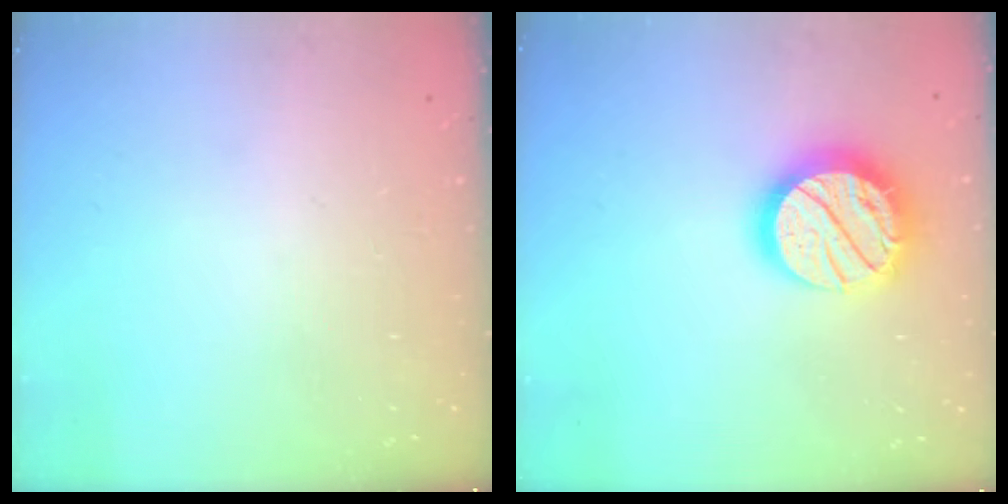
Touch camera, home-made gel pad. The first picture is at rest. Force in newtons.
{"total": 19.1, "press": 19.1, "slide": 1.3}